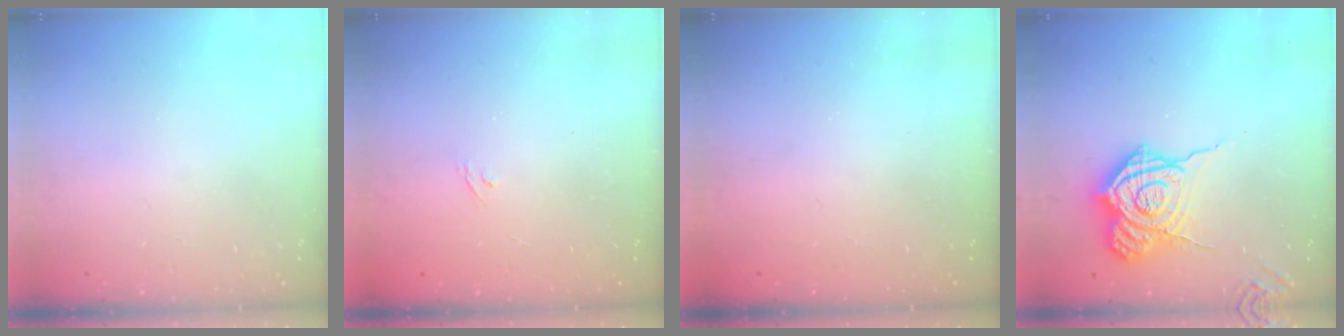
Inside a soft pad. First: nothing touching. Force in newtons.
{"total": 2.0, "press": 1.7, "slide": 1.2}
{"total": 2.3, "press": 2.2, "slide": 0.8}
{"total": 15.1, "press": 15.0, "slide": 1.2}